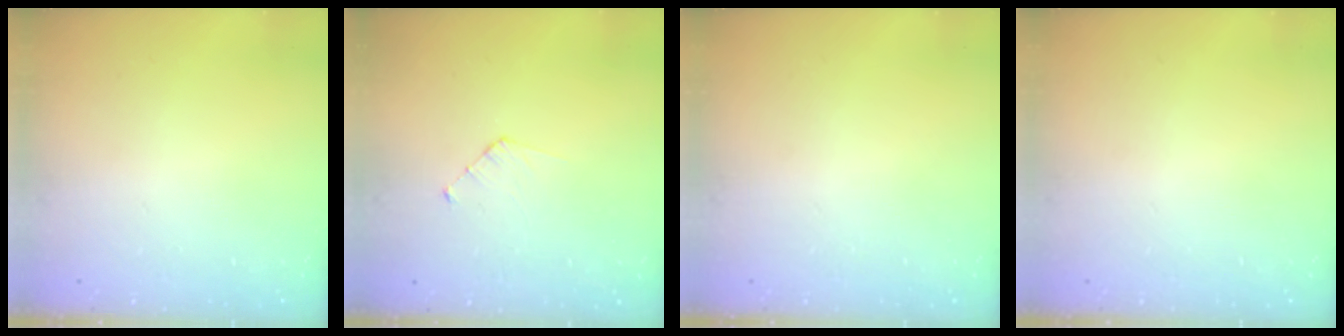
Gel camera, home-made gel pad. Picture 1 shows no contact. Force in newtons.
{"total": 3.7, "press": 3.7, "slide": 0.4}
{"total": 0.0}
{"total": 0.0}